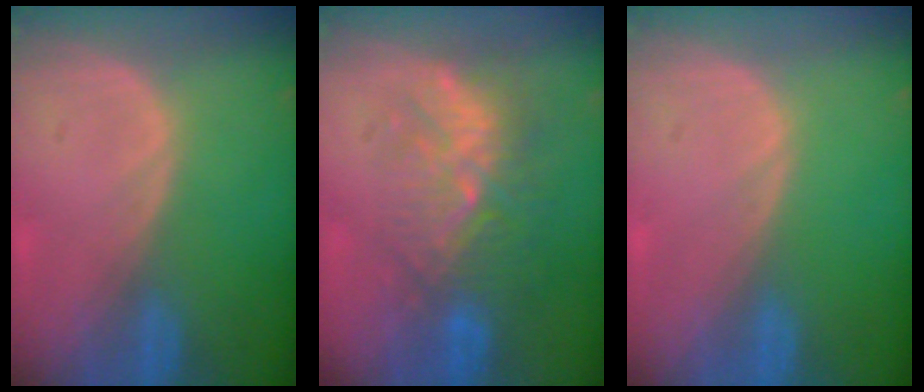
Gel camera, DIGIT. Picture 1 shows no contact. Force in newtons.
{"total": 9.2, "press": 8.6, "slide": 3.4}
{"total": 0.0}